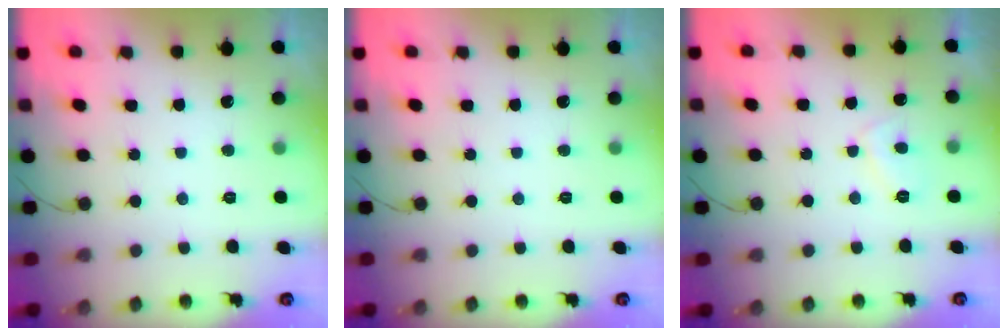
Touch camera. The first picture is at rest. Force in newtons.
{"total": 0.0}
{"total": 3.9, "press": 3.8, "slide": 0.6}